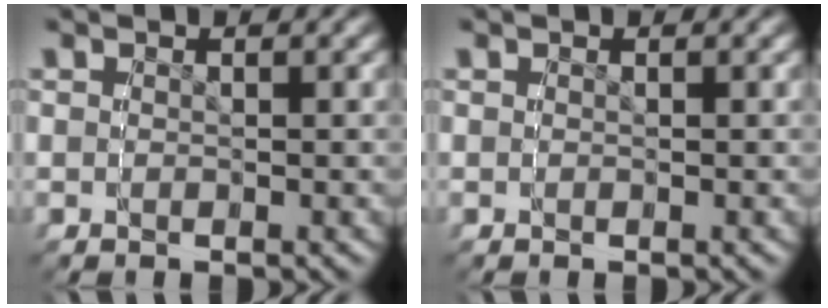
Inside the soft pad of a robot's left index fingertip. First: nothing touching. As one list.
[{"total": 0.0}]